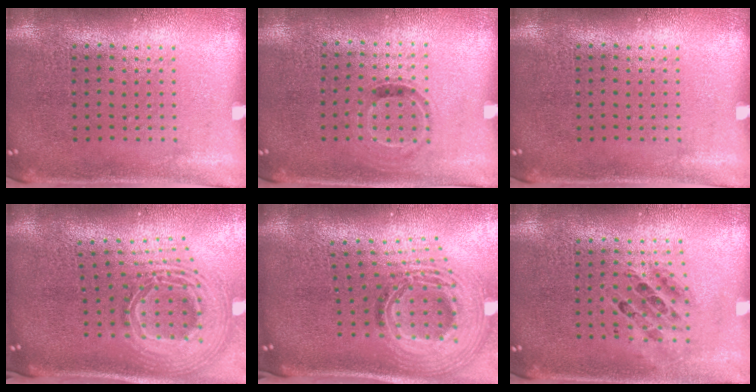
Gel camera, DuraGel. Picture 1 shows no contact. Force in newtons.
{"total": 0.8, "press": 0.7, "slide": 0.4}
{"total": 0.0}
{"total": 2.9, "press": 2.0, "slide": 2.1}
{"total": 2.7, "press": 1.8, "slide": 2.0}
{"total": 0.7, "press": 0.7, "slide": 0.1}